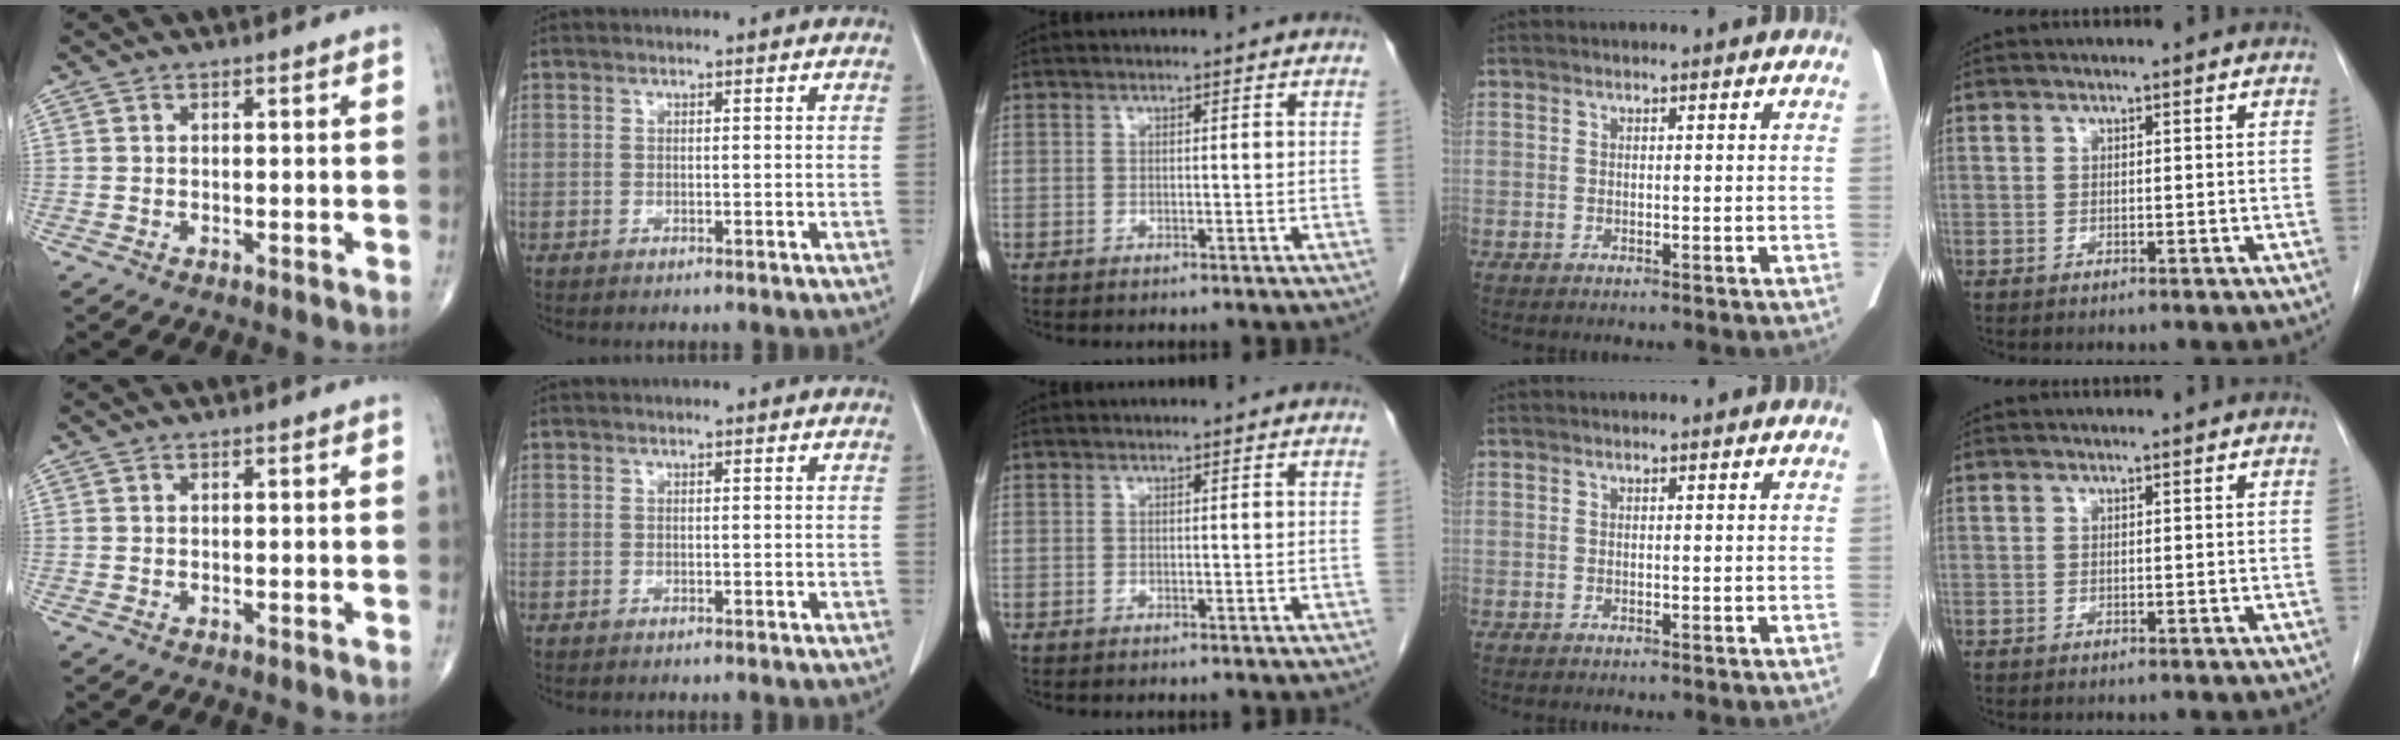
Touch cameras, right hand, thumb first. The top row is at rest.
{}